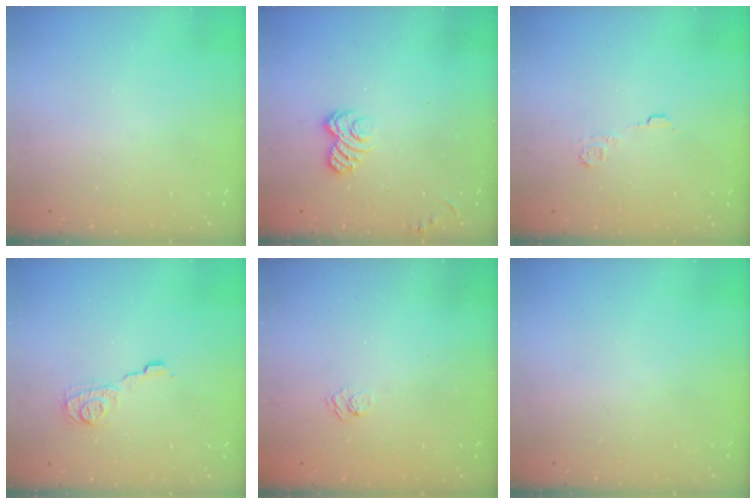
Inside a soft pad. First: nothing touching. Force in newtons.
{"total": 4.7, "press": 4.5, "slide": 1.3}
{"total": 4.3, "press": 4.3, "slide": 0.6}
{"total": 8.4, "press": 8.4, "slide": 0.3}
{"total": 2.4, "press": 2.0, "slide": 1.3}
{"total": 0.0}